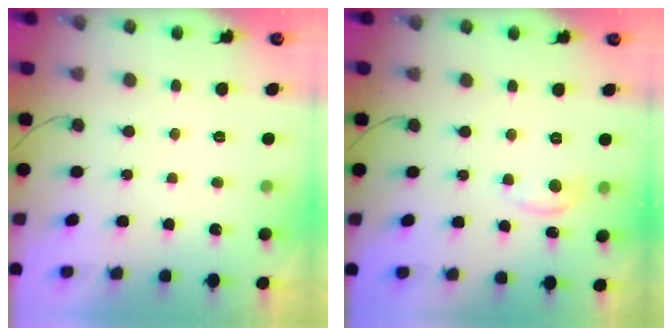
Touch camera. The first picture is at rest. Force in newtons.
{"total": 5.5, "press": 5.4, "slide": 0.8}